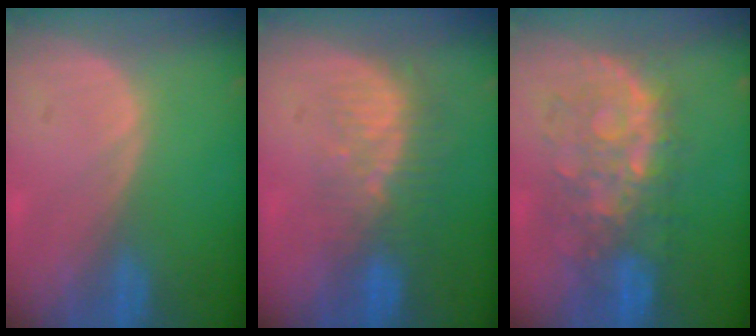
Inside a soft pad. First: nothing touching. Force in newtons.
{"total": 8.2, "press": 7.1, "slide": 4.0}
{"total": 9.1, "press": 8.6, "slide": 2.9}